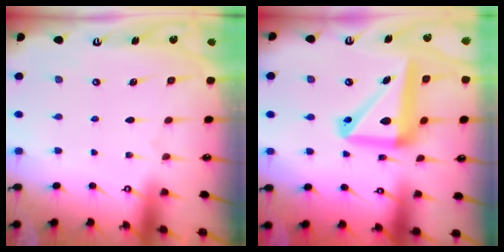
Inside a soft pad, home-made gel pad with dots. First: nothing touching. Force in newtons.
{"total": 15.5, "press": 15.4, "slide": 1.7}